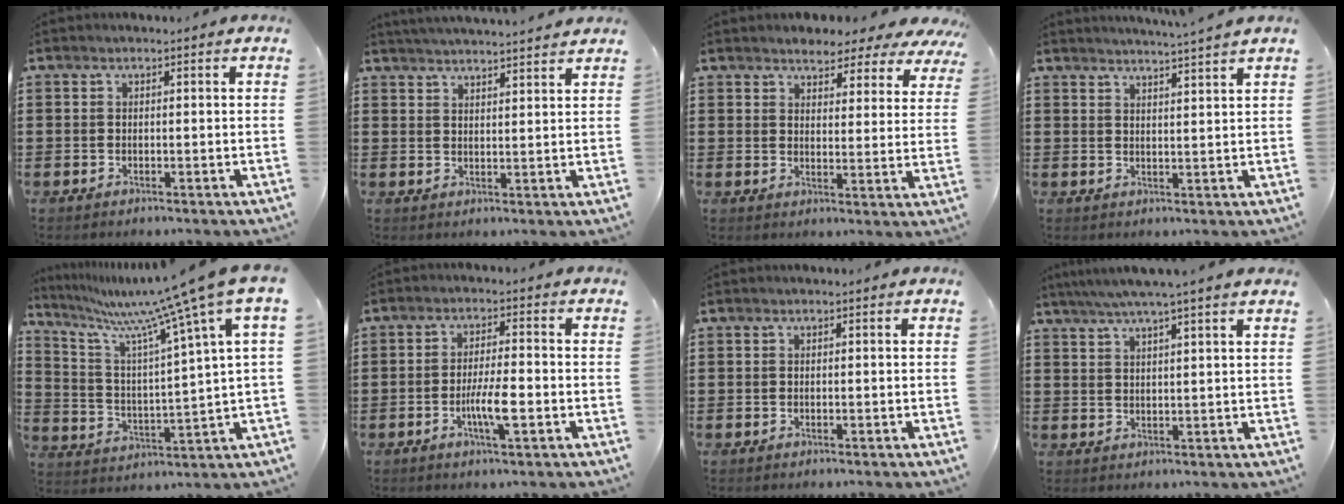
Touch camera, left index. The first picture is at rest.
{"total": 3.2, "force": [3.1, -0.7, 0.0], "torque": [-0.009, -0.014, 0.056]}
{"total": 3.8, "force": [3.6, 1.0, 0.4], "torque": [-0.020, -0.017, 0.062]}
{"total": 3.0, "force": [2.8, -1.0, 0.4], "torque": [-0.014, -0.015, 0.051]}
{"total": 11.5, "force": [9.0, -0.8, 7.2], "torque": [-0.176, -0.056, 0.140]}
{"total": 5.6, "force": [-1.7, 1.1, 5.2], "torque": [-0.099, -0.001, -0.033]}
{"total": 0.0}
{"total": 4.1, "force": [3.3, -0.7, 2.2], "torque": [-0.051, -0.007, 0.058]}